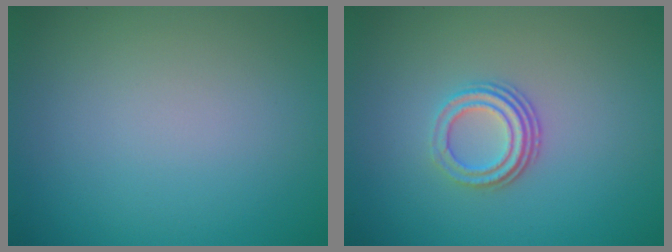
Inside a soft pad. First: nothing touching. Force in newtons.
{"total": 3.0, "press": 2.1, "slide": 2.1}